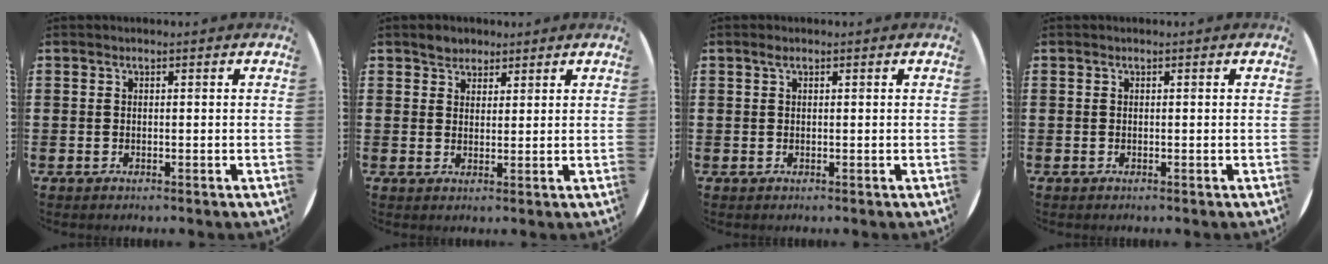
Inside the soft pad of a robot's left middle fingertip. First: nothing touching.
{"total": 2.3, "force": [2.0, 1.1, 0.0], "torque": [0.004, 0.001, 0.039]}
{"total": 0.7, "force": [0.4, 0.4, 0.3], "torque": [-0.001, 0.000, 0.006]}
{"total": 0.0}